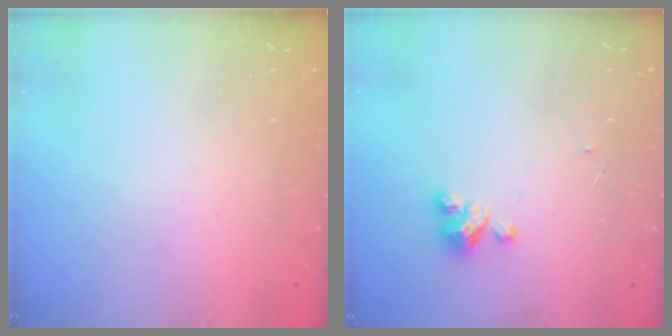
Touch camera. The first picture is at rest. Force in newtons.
{"total": 3.9, "press": 3.9, "slide": 0.2}